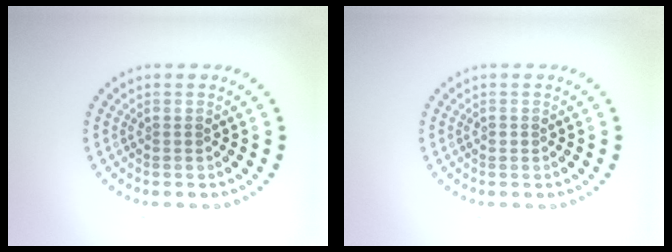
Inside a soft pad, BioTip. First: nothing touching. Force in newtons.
{"total": 0.6, "press": 0.6, "slide": 0.1}